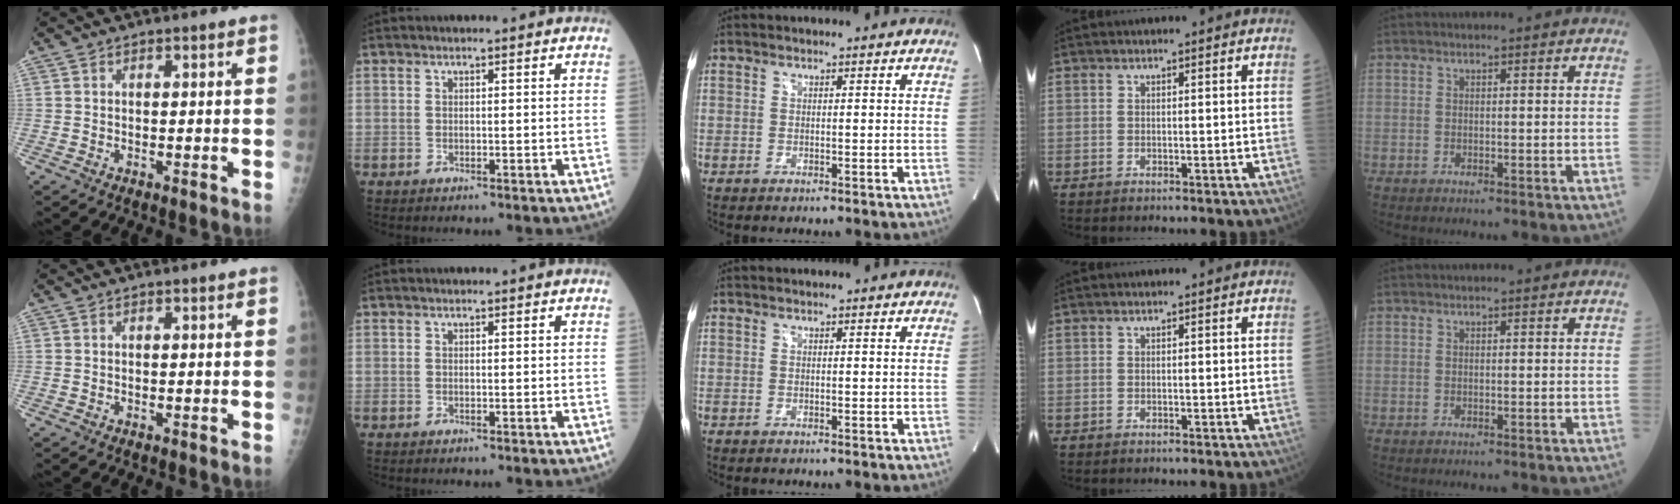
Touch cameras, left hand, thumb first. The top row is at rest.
{}